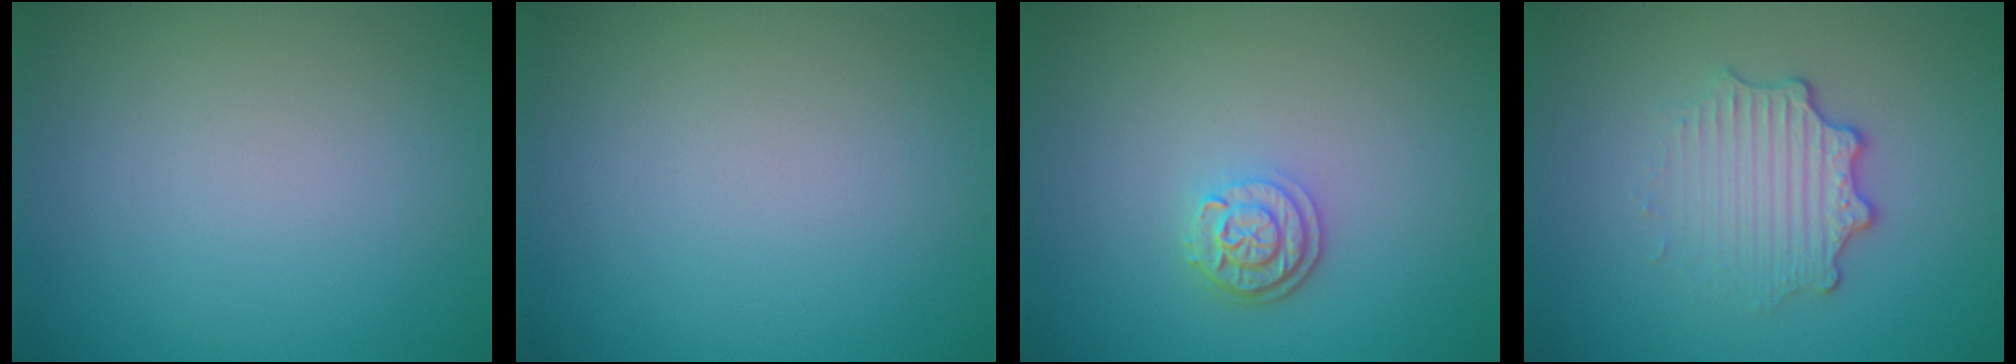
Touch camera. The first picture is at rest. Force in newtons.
{"total": 0.0}
{"total": 2.6, "press": 2.2, "slide": 1.4}
{"total": 3.3, "press": 2.6, "slide": 2.0}